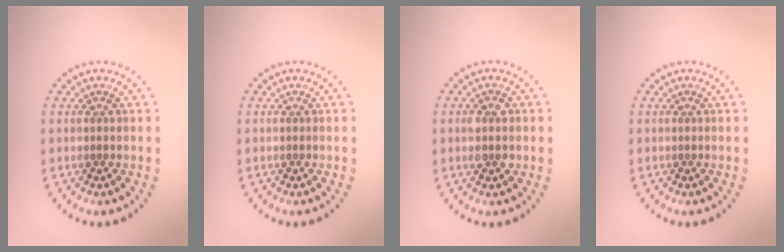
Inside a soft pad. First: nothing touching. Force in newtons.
{"total": 0.0}
{"total": 2.3, "press": 2.3, "slide": 0.2}
{"total": 0.0}